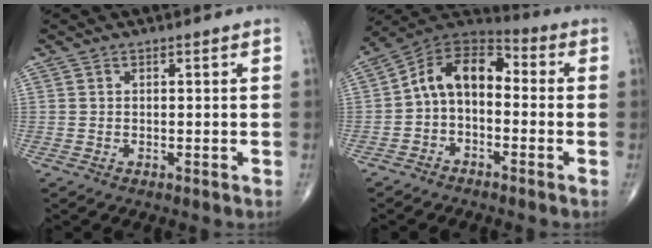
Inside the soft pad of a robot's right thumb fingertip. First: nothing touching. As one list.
[{"total": 11.0, "force": [-0.9, 7.2, 8.2], "torque": [-0.120, 0.053, -0.034]}]